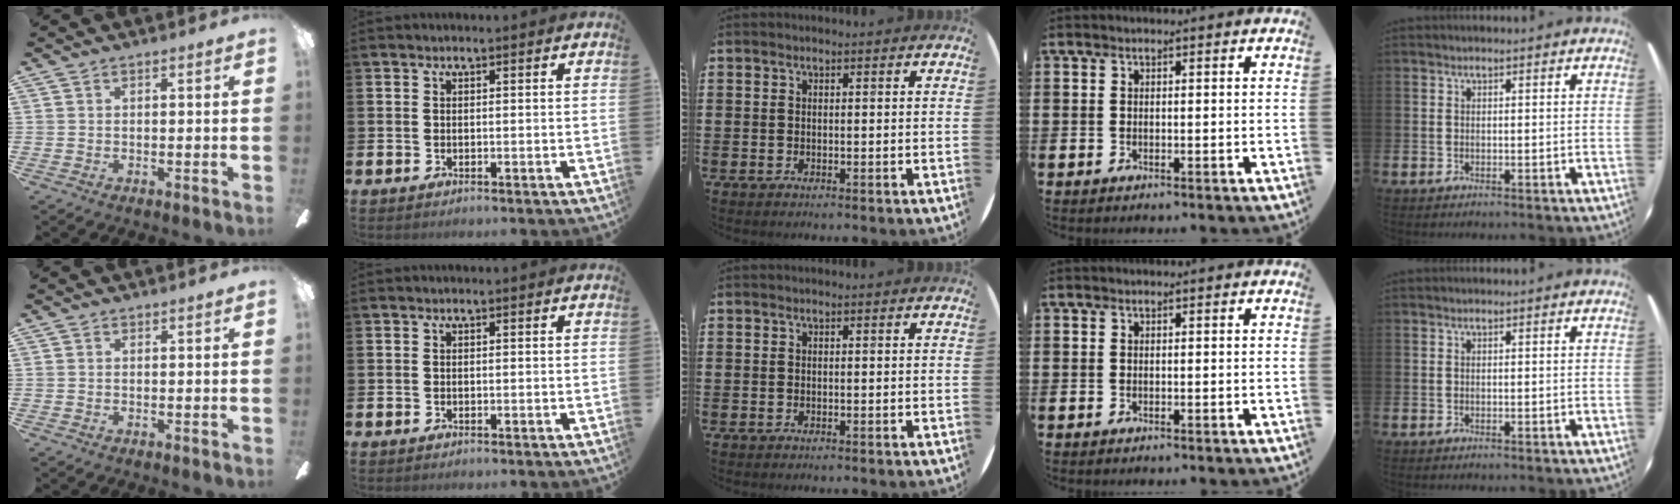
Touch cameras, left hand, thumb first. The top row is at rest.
{}